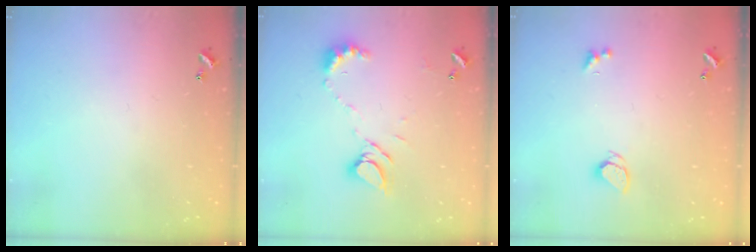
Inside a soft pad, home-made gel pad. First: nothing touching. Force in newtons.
{"total": 8.2, "press": 8.1, "slide": 0.9}
{"total": 1.9, "press": 1.8, "slide": 0.4}